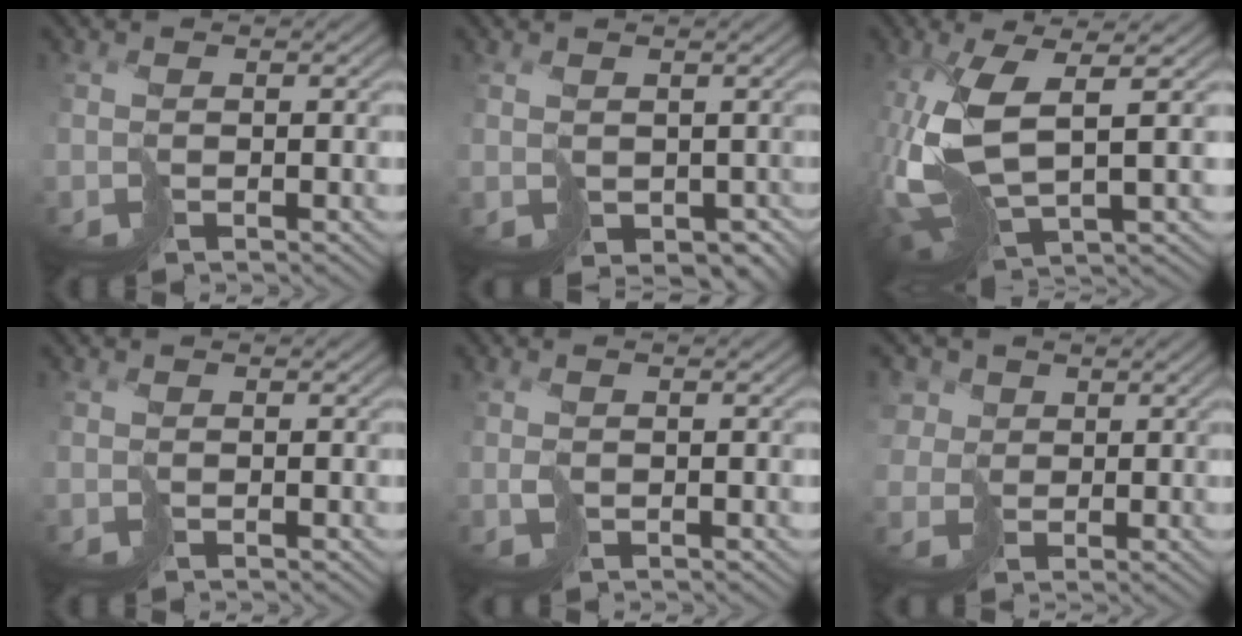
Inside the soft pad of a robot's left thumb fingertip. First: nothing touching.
{"total": 2.9, "force": [0.1, 2.0, 2.0], "torque": [-0.042, -0.012, 0.006]}
{"total": 12.1, "force": [-0.3, 4.9, 11.0], "torque": [-0.267, -0.021, 0.000]}
{"total": 0.0}
{"total": 1.5, "force": [-0.1, 0.6, 1.4], "torque": [-0.036, 0.000, 0.001]}
{"total": 5.1, "force": [1.5, 4.4, 2.1], "torque": [-0.088, 0.009, 0.022]}